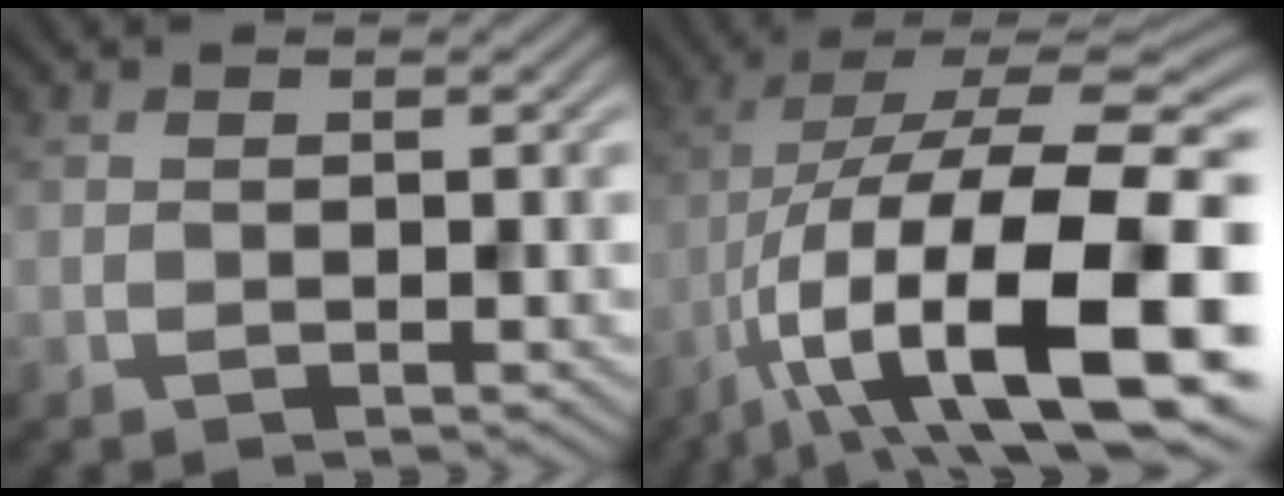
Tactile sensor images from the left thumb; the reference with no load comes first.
{"total": 20.0, "force": [-7.5, 6.8, 17.2], "torque": [-0.270, 0.006, -0.123]}